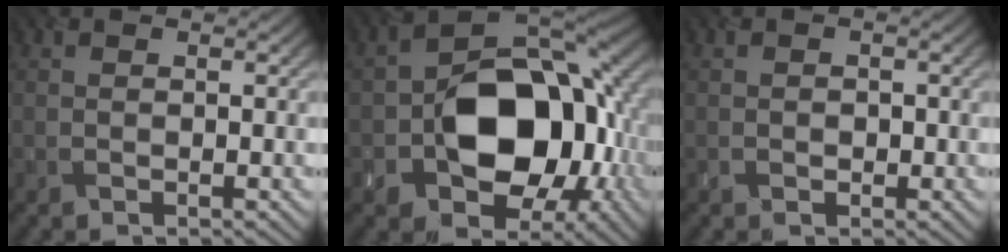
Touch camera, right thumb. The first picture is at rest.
{"total": 15.1, "force": [-3.0, 10.8, 10.1], "torque": [-0.127, -0.015, -0.059]}
{"total": 1.2, "force": [-0.6, 1.0, 0.0], "torque": [0.003, -0.013, -0.002]}